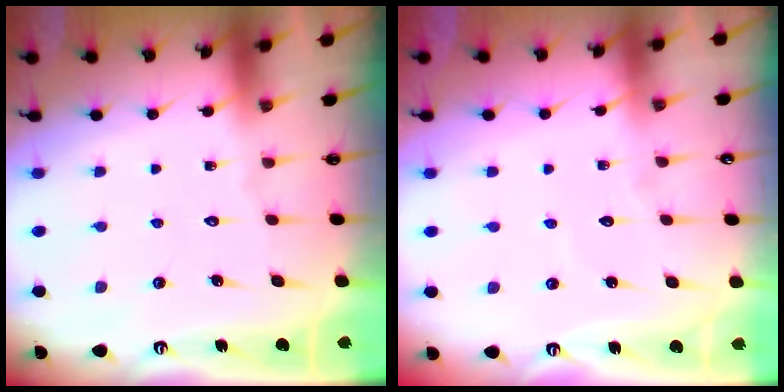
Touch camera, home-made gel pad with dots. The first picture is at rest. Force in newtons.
{"total": 2.9, "press": 2.9, "slide": 0.3}